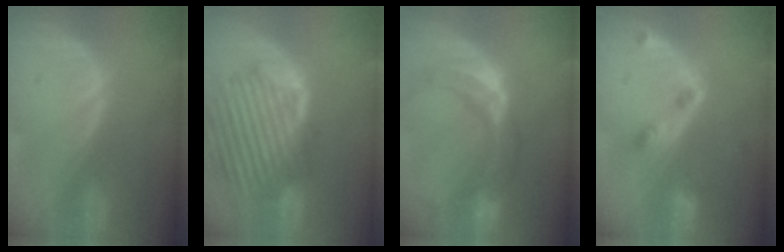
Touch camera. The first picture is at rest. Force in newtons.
{"total": 12.5, "press": 11.5, "slide": 5.0}
{"total": 11.6, "press": 9.8, "slide": 6.2}
{"total": 4.3, "press": 4.0, "slide": 1.6}